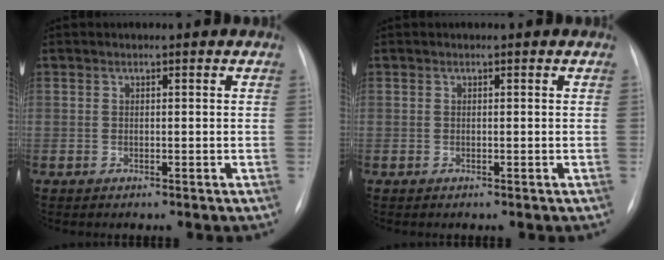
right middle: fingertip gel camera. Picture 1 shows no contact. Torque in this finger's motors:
{"motor_torque": [1.04, -1.10, 0.04, 0.01]}